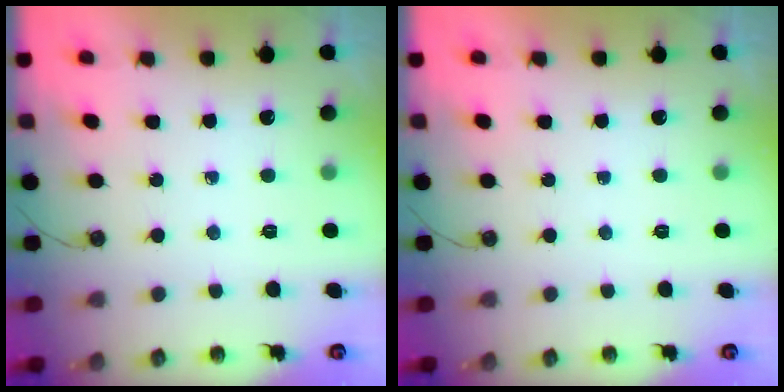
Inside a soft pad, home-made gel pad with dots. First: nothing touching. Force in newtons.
{"total": 0.0}